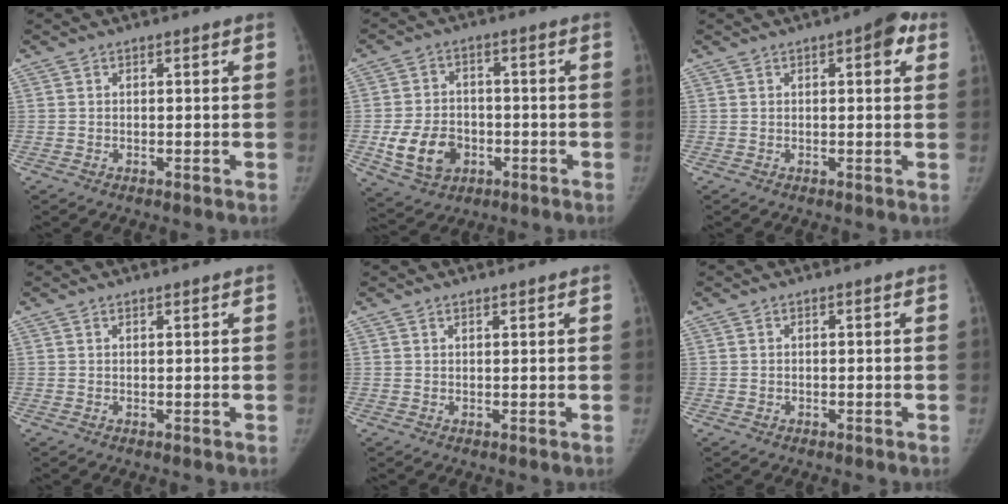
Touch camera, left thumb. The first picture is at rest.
{"total": 10.2, "force": [-2.9, 7.9, 5.8], "torque": [-0.083, 0.011, -0.043]}
{"total": 5.0, "force": [2.1, 1.9, 4.2], "torque": [-0.038, 0.000, 0.017]}
{"total": 0.7, "force": [0.6, 0.2, 0.2], "torque": [-0.007, -0.004, 0.011]}
{"total": 1.0, "force": [0.9, 0.3, 0.4], "torque": [-0.007, -0.006, 0.015]}
{"total": 0.0}